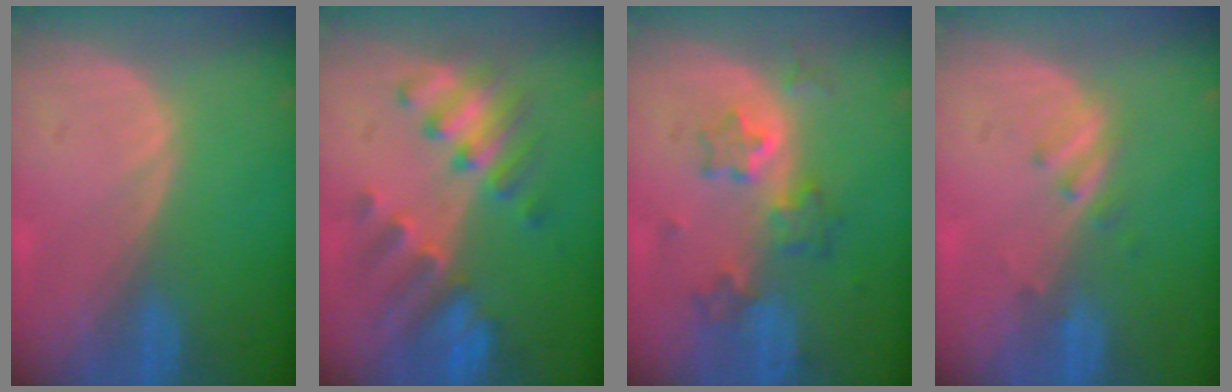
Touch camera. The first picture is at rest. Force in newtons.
{"total": 7.8, "press": 7.7, "slide": 0.8}
{"total": 6.6, "press": 6.0, "slide": 2.7}
{"total": 2.5, "press": 2.2, "slide": 1.2}